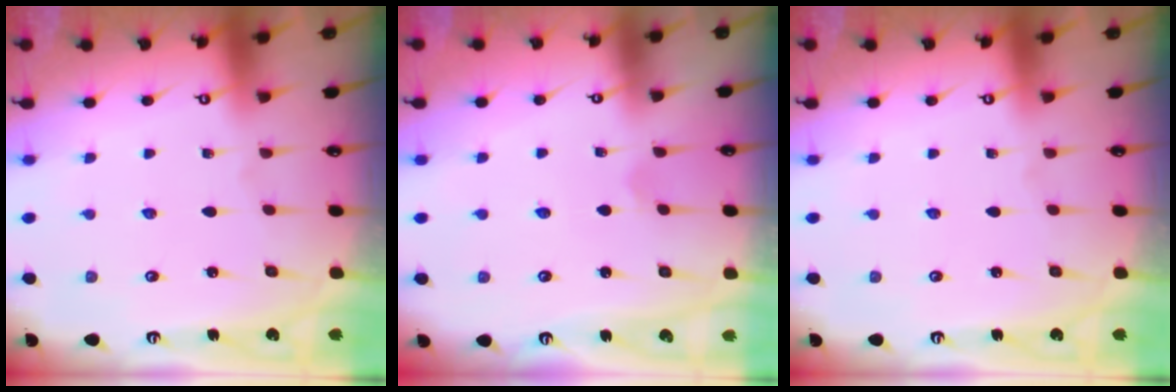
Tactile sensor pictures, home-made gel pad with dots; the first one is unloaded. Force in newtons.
{"total": 2.1, "press": 2.1, "slide": 0.2}
{"total": 0.0}